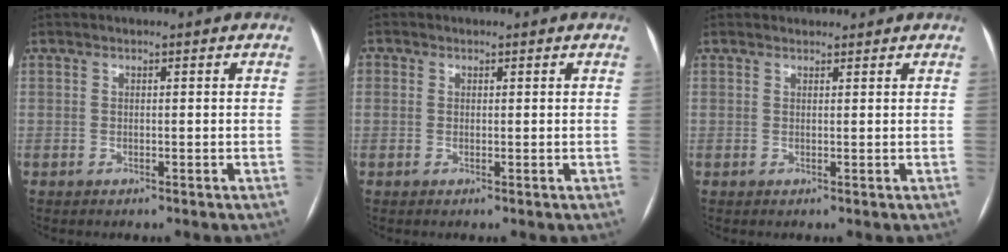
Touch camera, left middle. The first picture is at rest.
{"total": 1.2, "force": [0.3, 1.1, 0.3], "torque": [0.002, 0.001, 0.002]}
{"total": 1.5, "force": [1.4, 0.5, 0.0], "torque": [-0.004, 0.014, 0.022]}